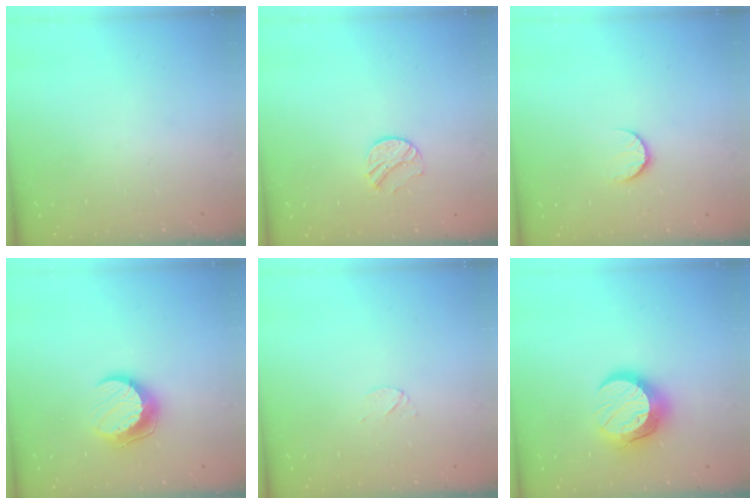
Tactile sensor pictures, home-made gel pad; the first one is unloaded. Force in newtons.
{"total": 8.3, "press": 8.3, "slide": 0.8}
{"total": 7.1, "press": 7.1, "slide": 0.7}
{"total": 10.1, "press": 10.0, "slide": 0.9}
{"total": 4.0, "press": 3.9, "slide": 0.7}
{"total": 12.7, "press": 12.7, "slide": 1.1}